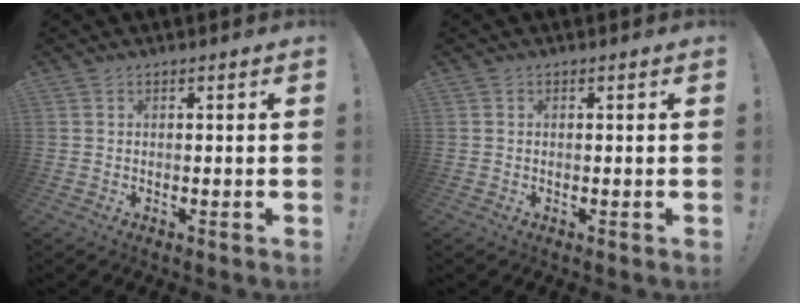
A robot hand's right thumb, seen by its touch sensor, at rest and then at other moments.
{"total": 0.0}